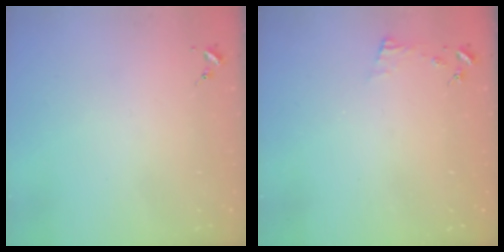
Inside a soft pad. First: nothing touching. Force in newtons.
{"total": 4.7, "press": 4.6, "slide": 0.6}